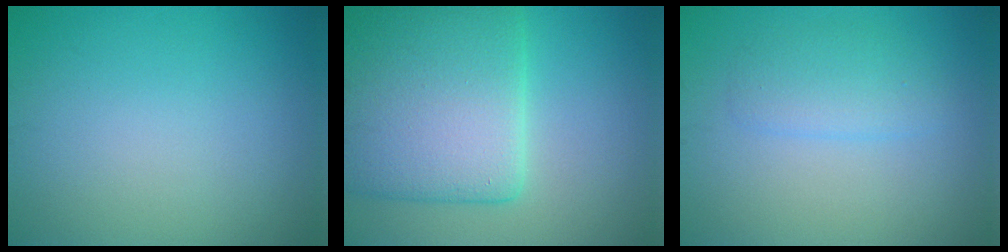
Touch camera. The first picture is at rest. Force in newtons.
{"total": 10.7, "press": 10.7, "slide": 0.5}
{"total": 2.2, "press": 2.2, "slide": 0.1}